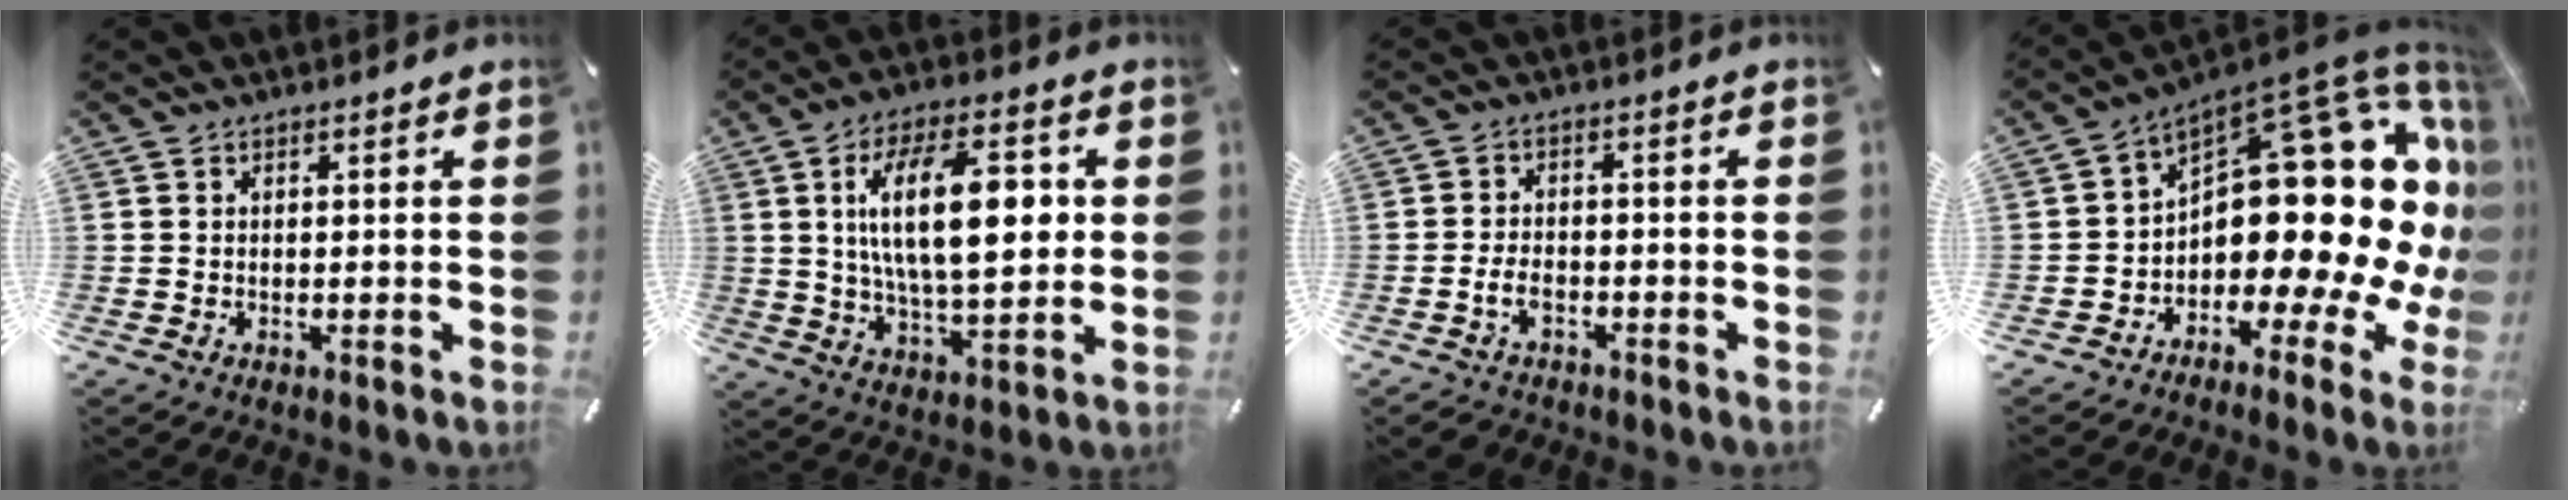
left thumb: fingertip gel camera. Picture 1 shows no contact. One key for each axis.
{"total": 18.8, "fx": 3.4, "fy": 8.9, "fz": 16.2, "tx": -0.275, "ty": -0.001, "tz": 0.047}
{"total": 4.4, "fx": -2.1, "fy": 2.9, "fz": 2.6, "tx": -0.057, "ty": 0.008, "tz": -0.041}
{"total": 20.9, "fx": 4.8, "fy": 11.6, "fz": 16.6, "tx": -0.235, "ty": -0.062, "tz": 0.092}